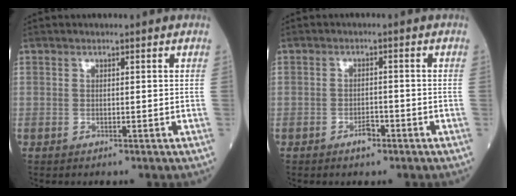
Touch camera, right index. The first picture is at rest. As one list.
[{"total": 2.3, "force": [-1.6, 0.9, 1.3], "torque": [-0.017, 0.004, -0.025]}]